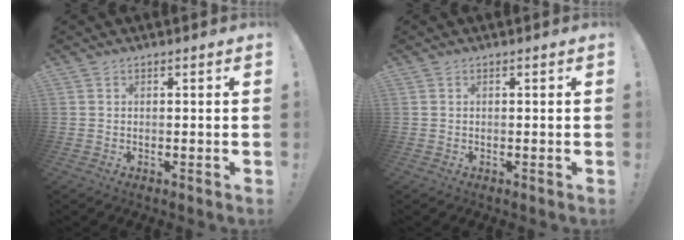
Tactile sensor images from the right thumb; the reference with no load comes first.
{"total": 0.0}